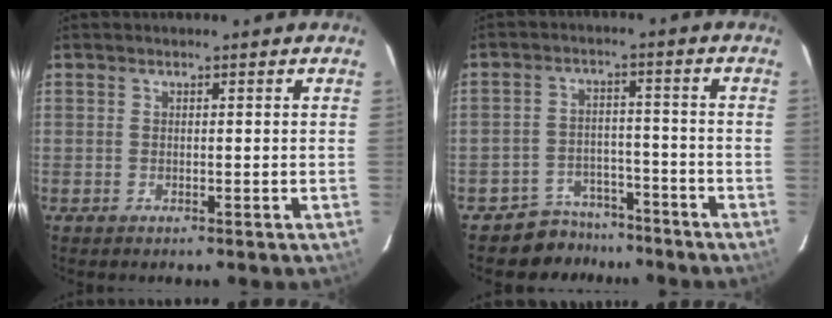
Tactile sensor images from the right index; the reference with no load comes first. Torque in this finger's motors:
{"motor_torque": [0.42, -0.46, 0.04, -0.01]}